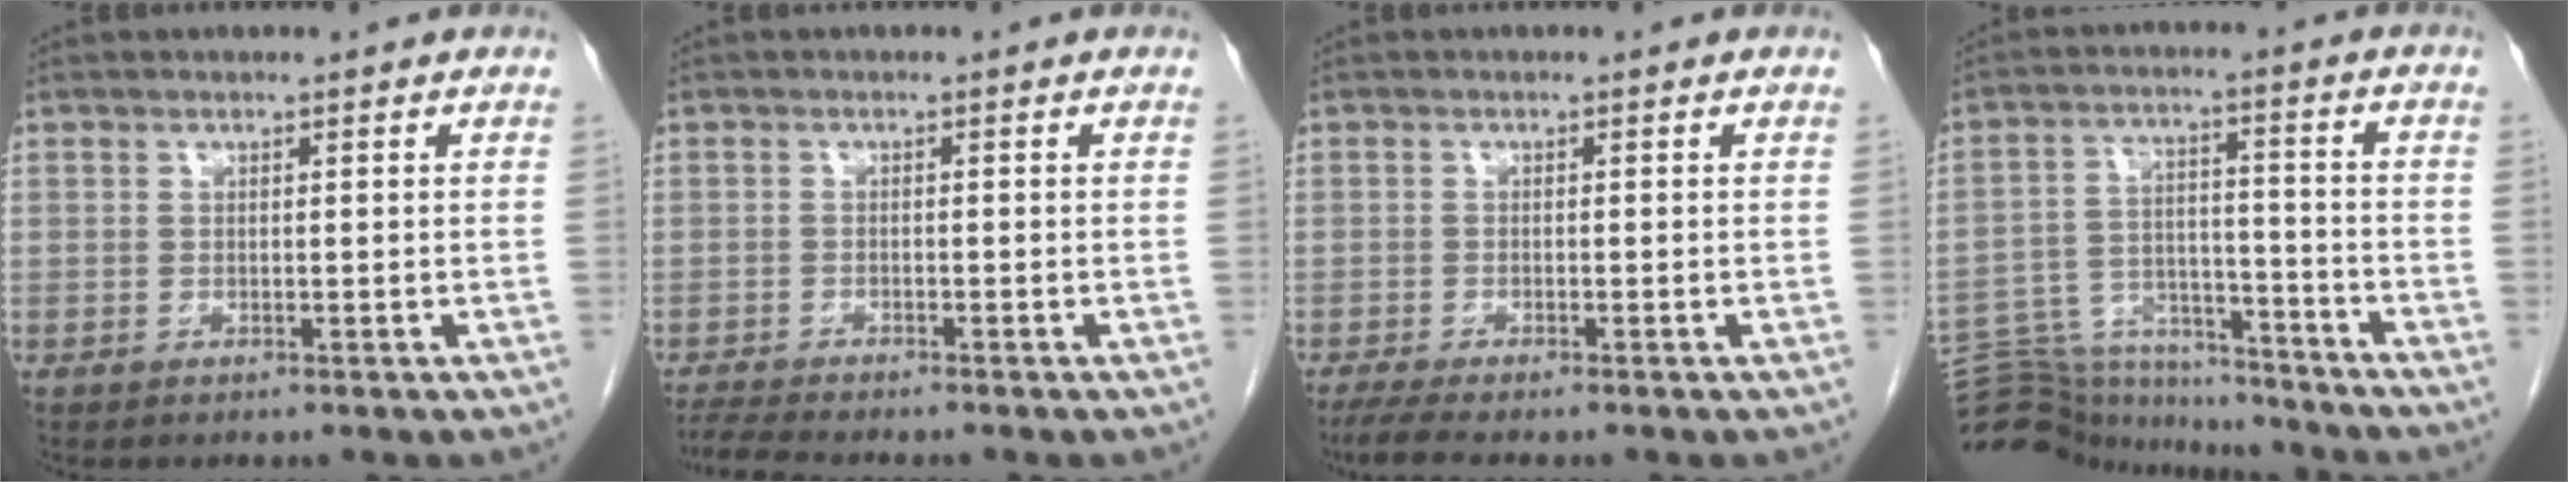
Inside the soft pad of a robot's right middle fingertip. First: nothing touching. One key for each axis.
{"total": 5.0, "fx": -4.6, "fy": -0.1, "fz": 2.0, "tx": -0.037, "ty": -0.015, "tz": -0.077}
{"total": 3.6, "fx": -2.9, "fy": 0.1, "fz": 2.2, "tx": -0.041, "ty": -0.010, "tz": -0.050}
{"total": 16.4, "fx": -15.9, "fy": 3.0, "fz": 2.7, "tx": -0.059, "ty": 0.029, "tz": -0.247}